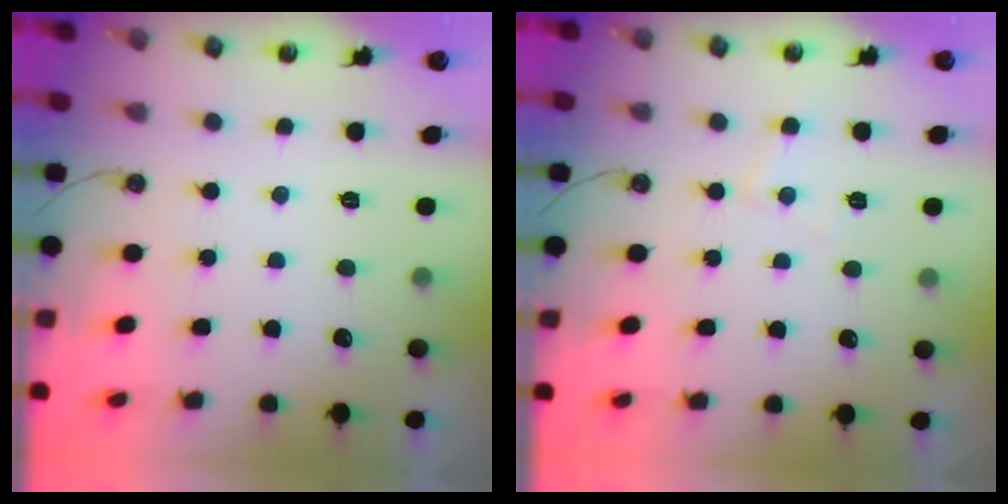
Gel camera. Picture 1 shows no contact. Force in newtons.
{"total": 5.0, "press": 5.0, "slide": 0.7}